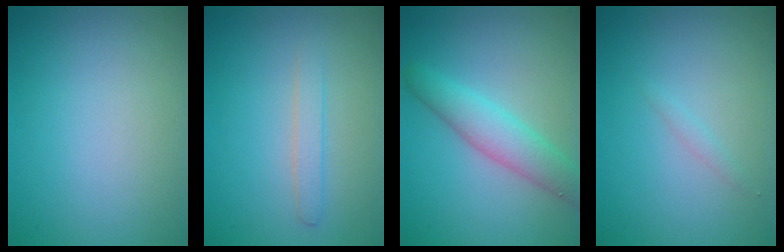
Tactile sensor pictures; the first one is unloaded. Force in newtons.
{"total": 1.4, "press": 1.4, "slide": 0.0}
{"total": 4.1, "press": 4.0, "slide": 0.4}
{"total": 0.7, "press": 0.7, "slide": 0.1}